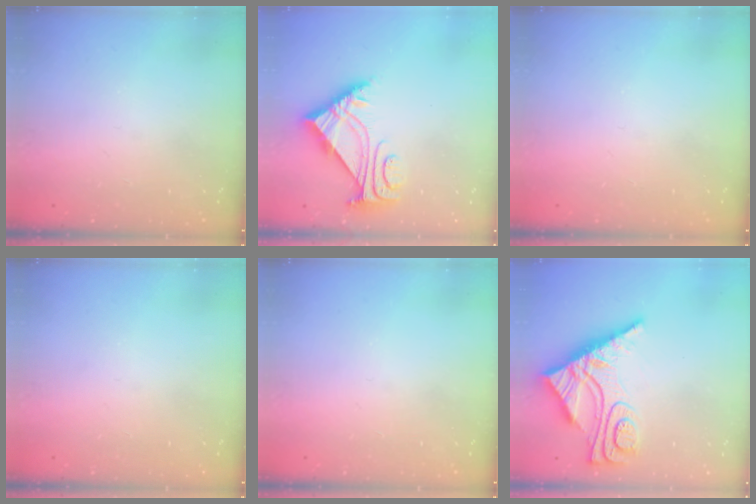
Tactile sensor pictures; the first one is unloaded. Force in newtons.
{"total": 4.9, "press": 4.8, "slide": 0.7}
{"total": 0.0}
{"total": 0.0}
{"total": 0.0}
{"total": 12.9, "press": 12.8, "slide": 1.3}